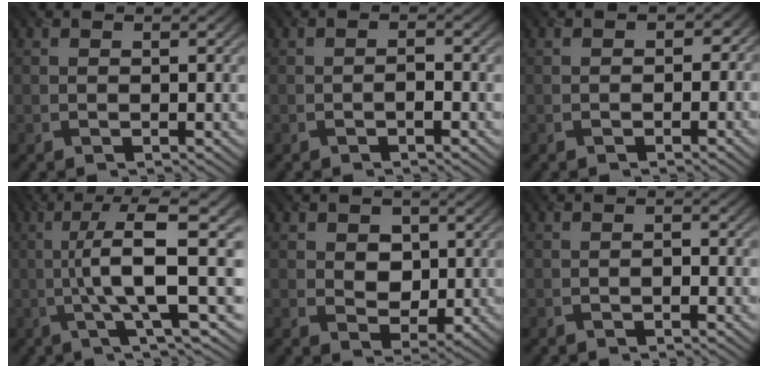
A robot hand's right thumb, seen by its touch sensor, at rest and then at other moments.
{"total": 1.1, "force": [-0.6, 0.3, 0.8], "torque": [-0.013, 0.003, -0.010]}
{"total": 1.5, "force": [-0.4, 1.4, 0.3], "torque": [0.000, -0.007, -0.006]}
{"total": 12.9, "force": [-0.1, 2.0, 12.8], "torque": [-0.194, 0.028, -0.002]}
{"total": 4.3, "force": [1.0, 3.4, 2.4], "torque": [-0.053, -0.004, 0.008]}
{"total": 0.7, "force": [-0.3, 0.3, 0.5], "torque": [-0.006, 0.001, -0.005]}